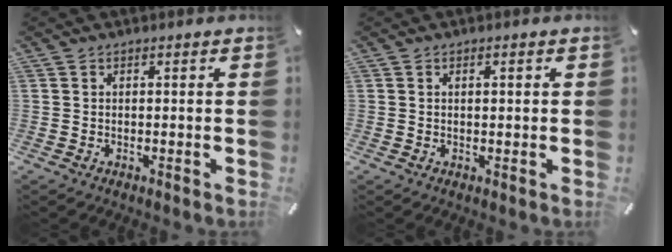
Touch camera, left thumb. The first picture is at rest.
{"total": 1.0, "force": [0.4, 0.4, 0.9], "torque": [-0.019, 0.003, 0.006]}